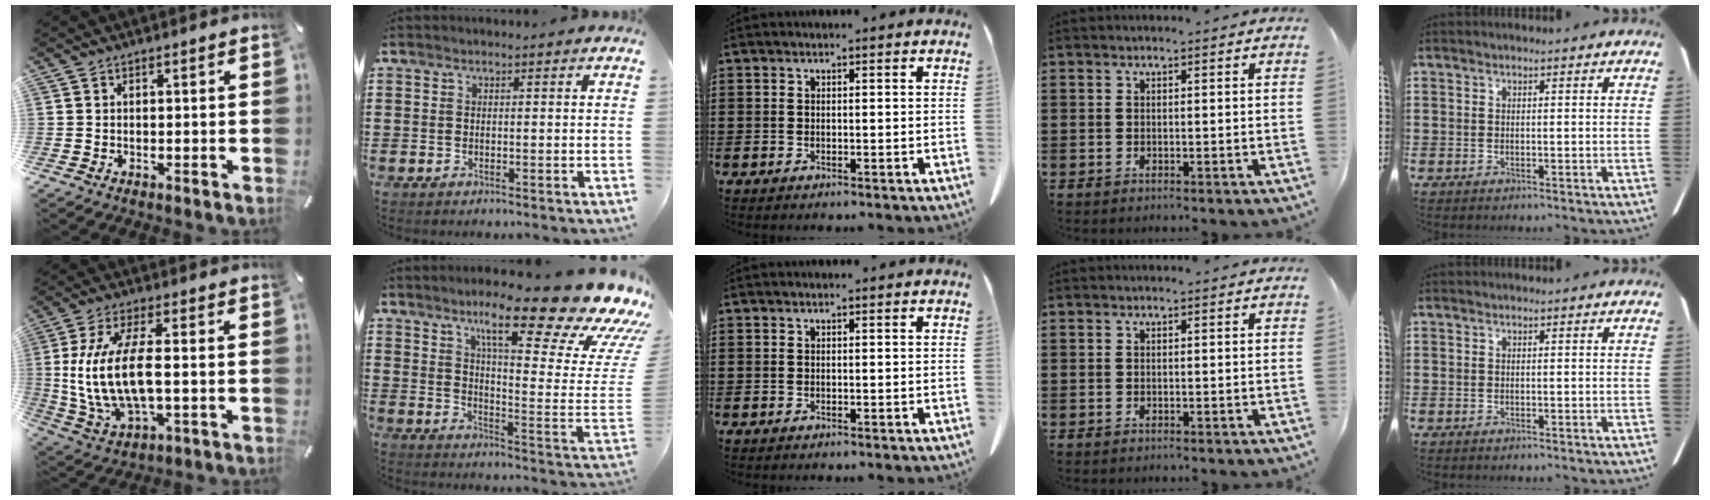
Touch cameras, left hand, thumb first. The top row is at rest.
{"thumb": {"total": 14.8, "force": [0.4, 6.7, 13.2], "torque": [-0.286, -0.011, 0.006]}, "index": {"total": 18.9, "force": [13.3, 2.9, 13.1], "torque": [-0.223, -0.080, 0.212]}}